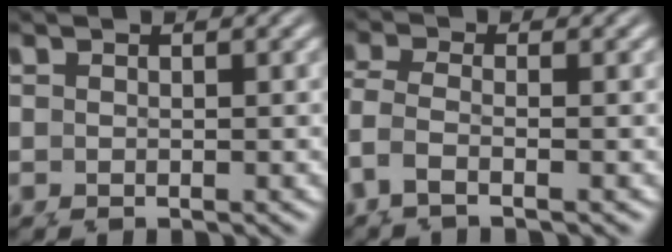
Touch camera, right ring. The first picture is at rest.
{"total": 2.5, "force": [-0.4, 1.5, 1.9], "torque": [-0.063, -0.017, 0.004]}